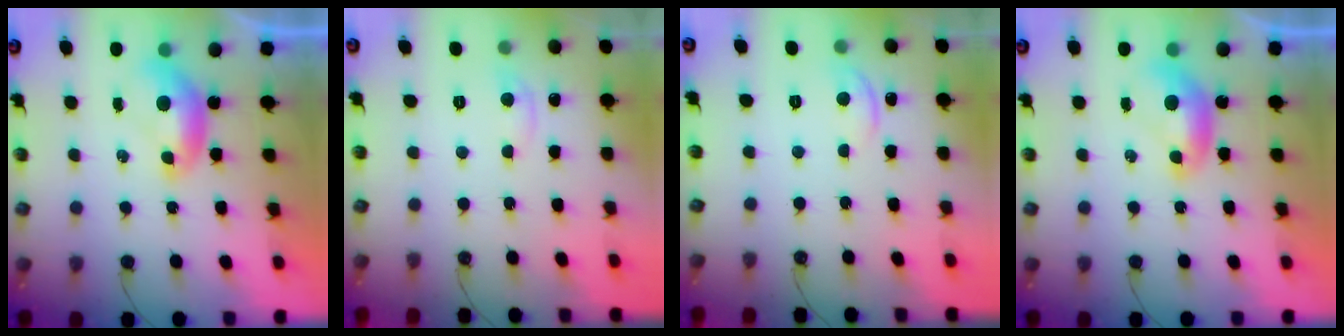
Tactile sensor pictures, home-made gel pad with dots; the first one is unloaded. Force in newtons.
{"total": 0.7, "press": 0.2, "slide": 0.7}
{"total": 1.5, "press": 1.3, "slide": 0.7}
{"total": 0.0}